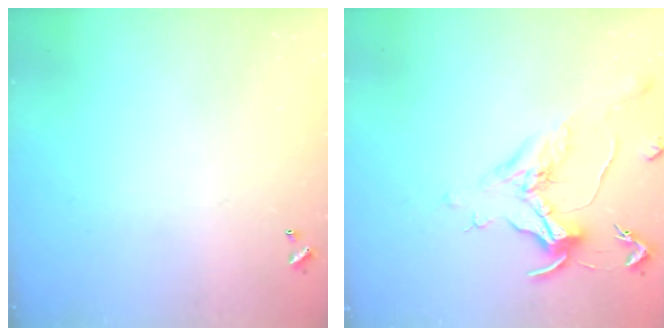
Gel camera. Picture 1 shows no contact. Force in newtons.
{"total": 1.8, "press": 1.5, "slide": 0.9}